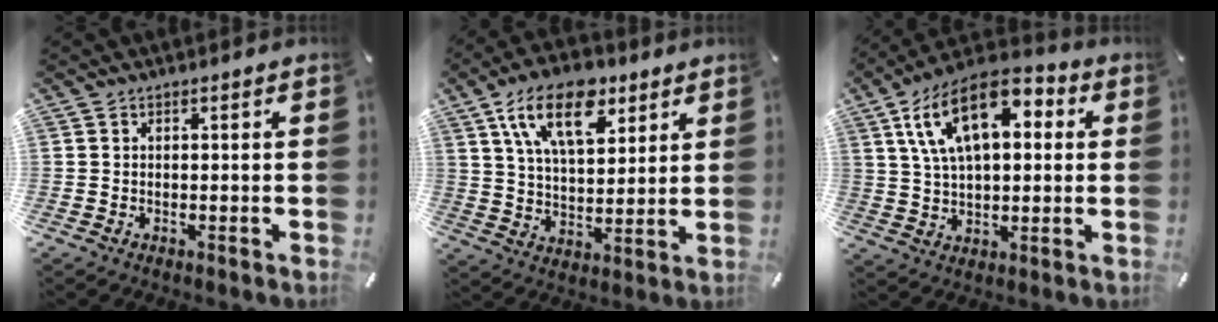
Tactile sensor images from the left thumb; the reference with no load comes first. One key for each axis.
{"total": 15.7, "fx": 8.5, "fy": 8.1, "fz": 10.5, "tx": -0.188, "ty": -0.020, "tz": 0.149}
{"total": 16.5, "fx": 6.4, "fy": 9.0, "fz": 12.3, "tx": -0.245, "ty": -0.009, "tz": 0.109}